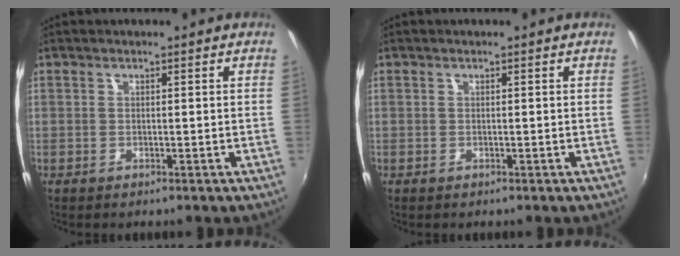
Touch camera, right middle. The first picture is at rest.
{"total": 0.0}